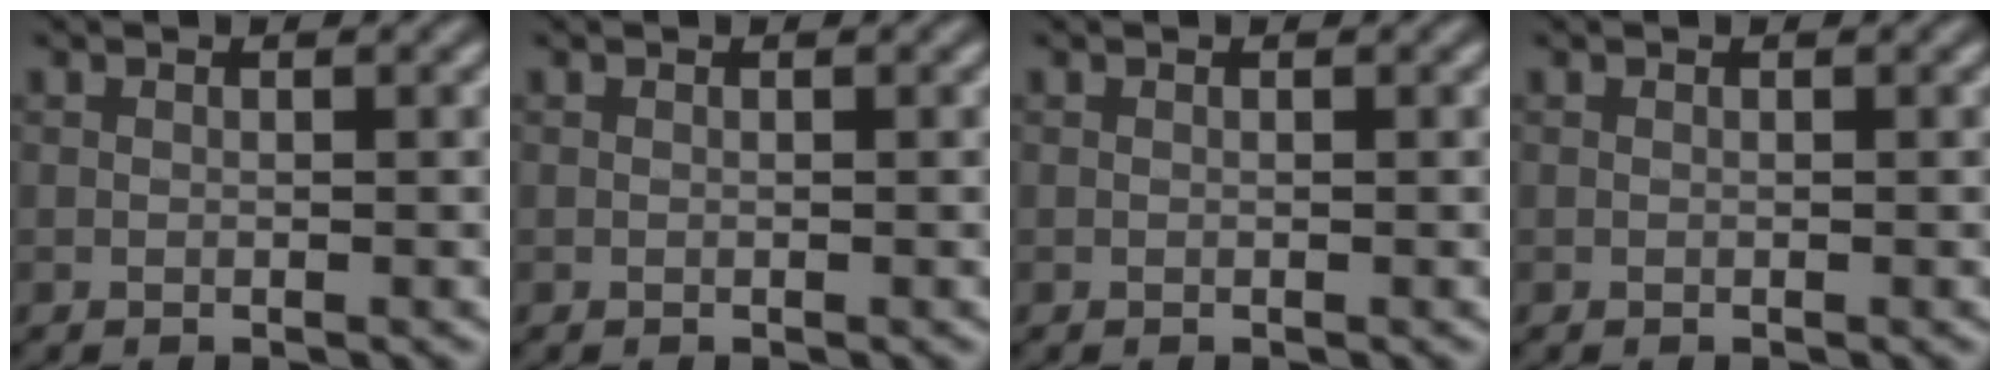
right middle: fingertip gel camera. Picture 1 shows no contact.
{"total": 0.0}
{"total": 0.0}
{"total": 0.0}